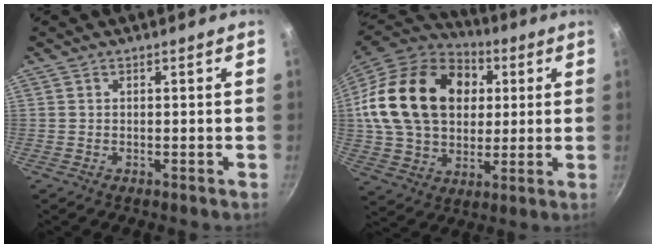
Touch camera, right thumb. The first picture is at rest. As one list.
[{"total": 26.3, "force": [5.6, 19.2, 17.1], "torque": [-0.280, 0.014, 0.099]}]